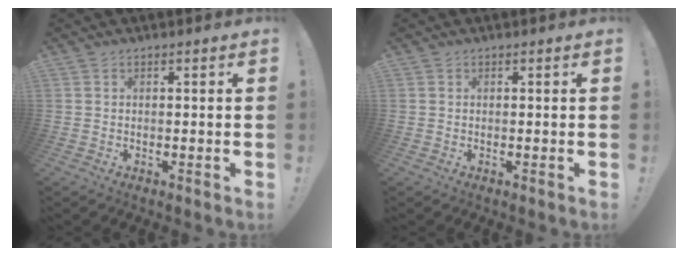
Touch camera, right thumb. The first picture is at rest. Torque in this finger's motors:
{"motor_torque": [-0.17, 0.22, 0.16, -0.06, -0.02]}